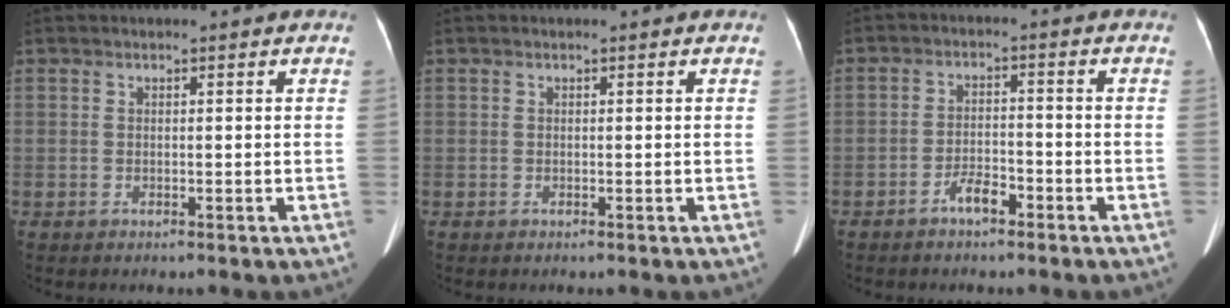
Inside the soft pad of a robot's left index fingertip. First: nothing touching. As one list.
[{"total": 0.0}, {"total": 3.6, "force": [-2.7, 1.2, 2.1], "torque": [-0.042, 0.004, -0.051]}]